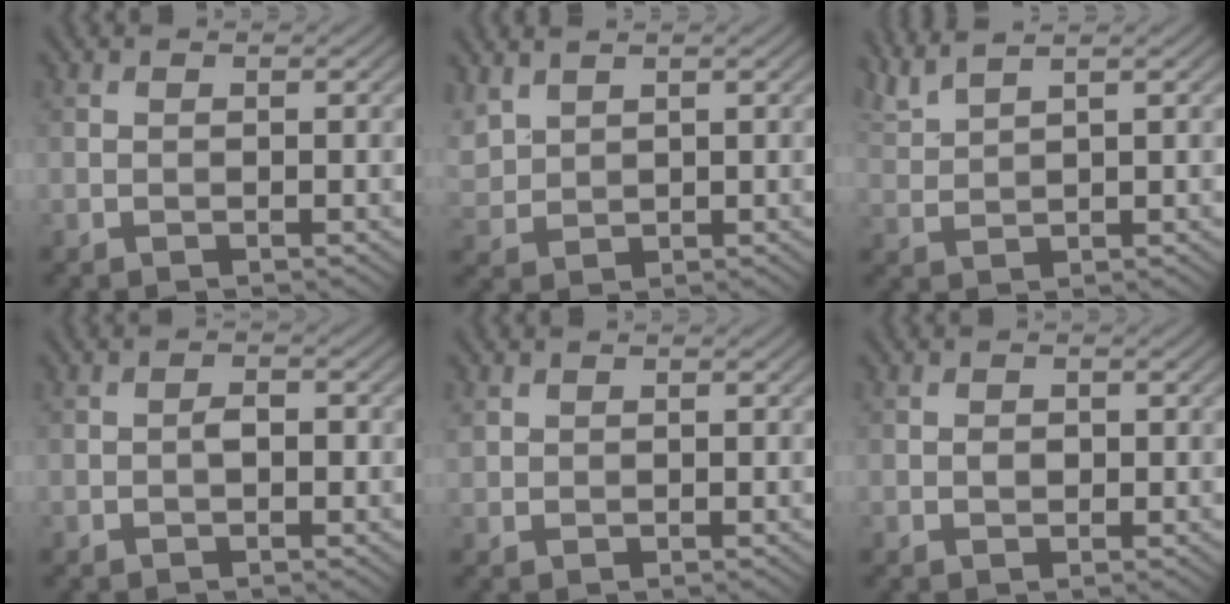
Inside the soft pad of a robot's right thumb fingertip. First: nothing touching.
{"total": 3.6, "force": [2.5, 1.9, 1.8], "torque": [-0.057, 0.005, 0.058]}
{"total": 4.3, "force": [3.5, 0.7, 2.4], "torque": [-0.056, 0.016, 0.074]}
{"total": 1.5, "force": [-0.3, 0.7, 1.2], "torque": [-0.021, 0.006, -0.008]}
{"total": 1.1, "force": [0.7, 0.8, 0.3], "torque": [-0.011, 0.000, 0.018]}
{"total": 1.0, "force": [-0.1, 0.8, 0.6], "torque": [-0.011, -0.003, -0.003]}